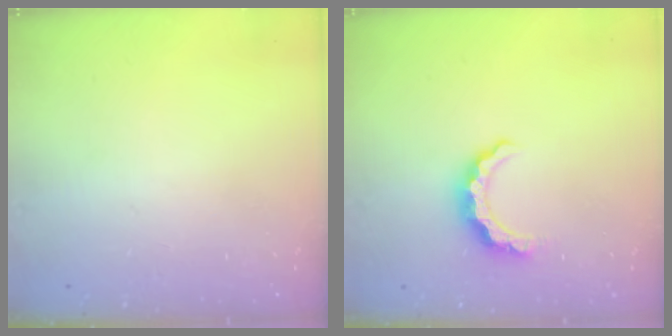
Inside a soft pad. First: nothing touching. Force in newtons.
{"total": 7.2, "press": 7.1, "slide": 0.8}